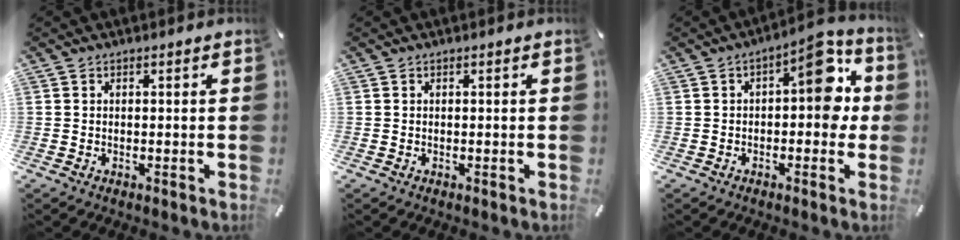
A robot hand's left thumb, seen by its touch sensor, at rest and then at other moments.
{"total": 0.0}
{"total": 11.0, "force": [2.2, 5.2, 9.4], "torque": [-0.113, -0.015, 0.029]}